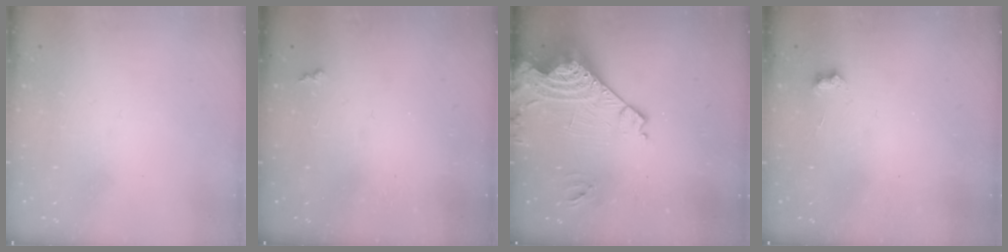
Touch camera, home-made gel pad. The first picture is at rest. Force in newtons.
{"total": 1.9, "press": 1.8, "slide": 0.5}
{"total": 15.2, "press": 15.0, "slide": 1.8}
{"total": 3.9, "press": 3.9, "slide": 0.5}